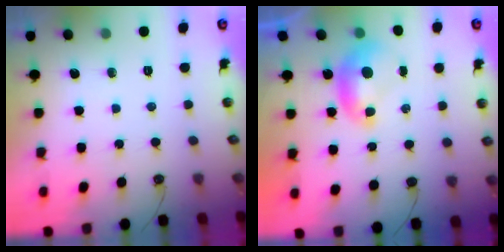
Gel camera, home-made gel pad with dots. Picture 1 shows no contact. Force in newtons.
{"total": 0.0}